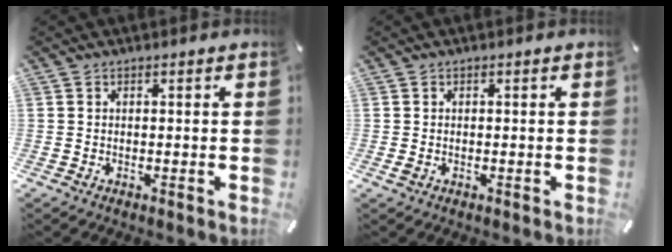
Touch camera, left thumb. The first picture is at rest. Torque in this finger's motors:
{"motor_torque": [0.19, 0.40, 0.09, -0.08, -0.02]}